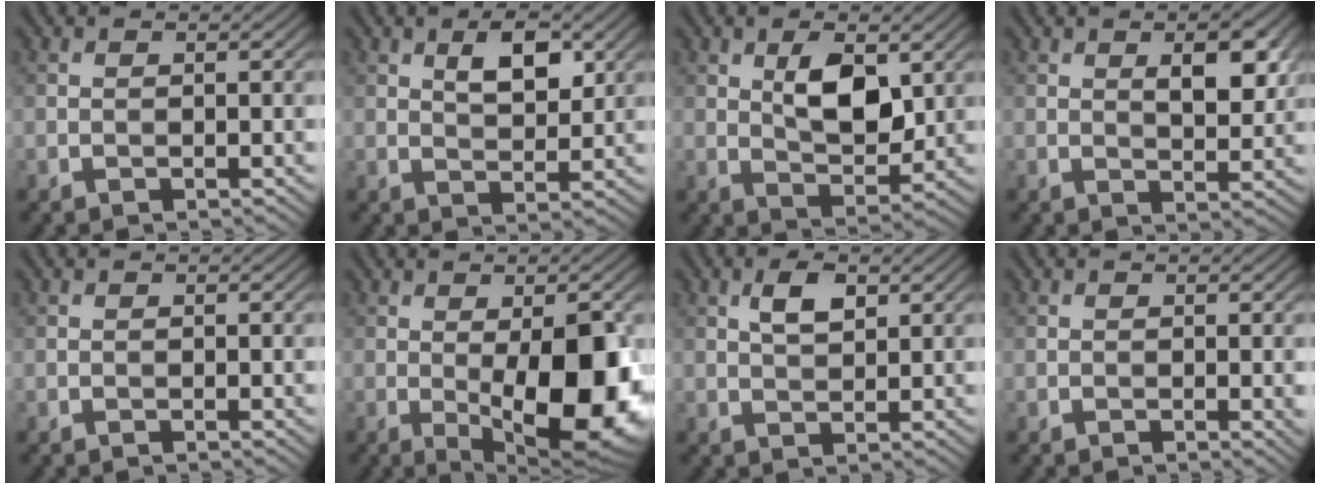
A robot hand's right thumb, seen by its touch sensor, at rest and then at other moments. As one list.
[{"total": 5.2, "force": [2.3, 2.4, 3.9], "torque": [-0.071, -0.002, 0.039]}, {"total": 6.9, "force": [2.2, 3.4, 5.5], "torque": [-0.101, -0.006, 0.042]}, {"total": 5.6, "force": [2.0, 2.5, 4.6], "torque": [-0.071, -0.002, 0.033]}, {"total": 0.0}, {"total": 13.6, "force": [-1.7, 5.0, 12.5], "torque": [-0.165, -0.005, -0.021]}, {"total": 3.6, "force": [1.6, 1.7, 2.8], "torque": [-0.057, 0.003, 0.031]}, {"total": 0.8, "force": [0.1, 0.1, 0.8], "torque": [-0.011, -0.002, 0.001]}]